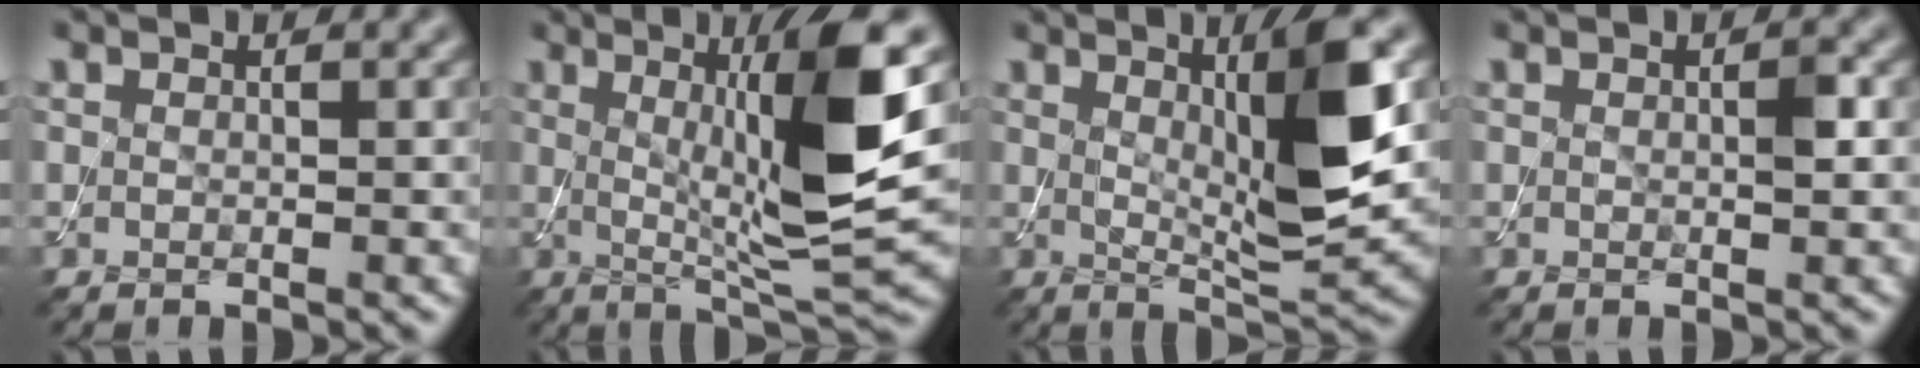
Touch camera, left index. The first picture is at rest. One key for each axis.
{"total": 10.6, "fx": 1.5, "fy": 1.9, "fz": 10.3, "tx": -0.158, "ty": -0.009, "tz": 0.035}
{"total": 7.7, "fx": 1.9, "fy": 1.3, "fz": 7.4, "tx": -0.109, "ty": -0.011, "tz": 0.038}
{"total": 1.3, "fx": 0.2, "fy": 0.2, "fz": 1.2, "tx": -0.019, "ty": 0.000, "tz": 0.001}